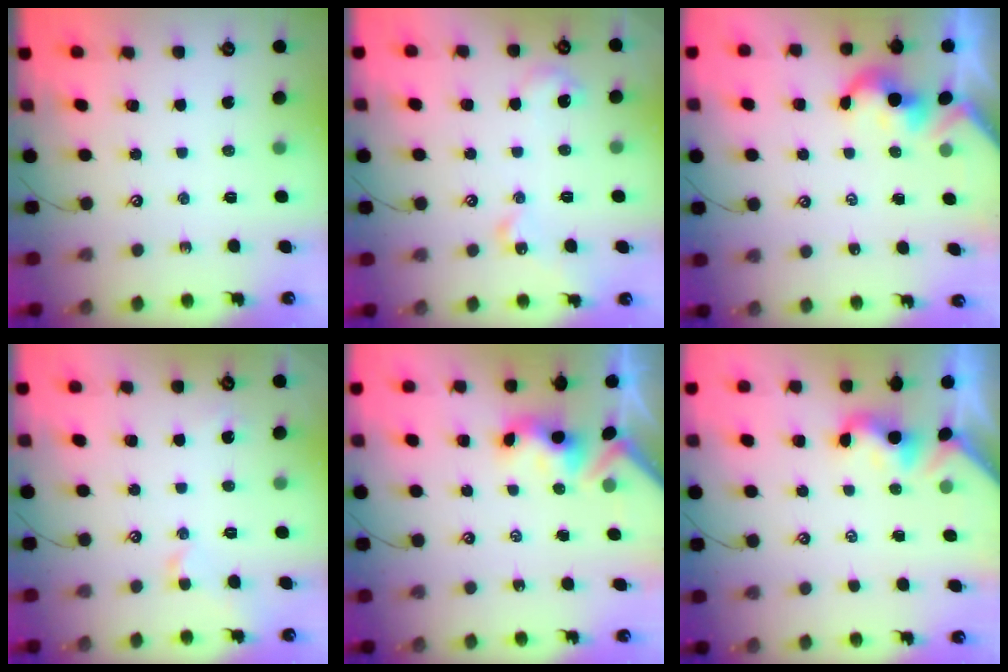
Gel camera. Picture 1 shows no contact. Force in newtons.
{"total": 5.3, "press": 5.2, "slide": 0.7}
{"total": 2.0, "press": 2.0, "slide": 0.4}
{"total": 1.3, "press": 1.2, "slide": 0.4}
{"total": 3.2, "press": 3.2, "slide": 0.4}
{"total": 2.0, "press": 1.9, "slide": 0.4}